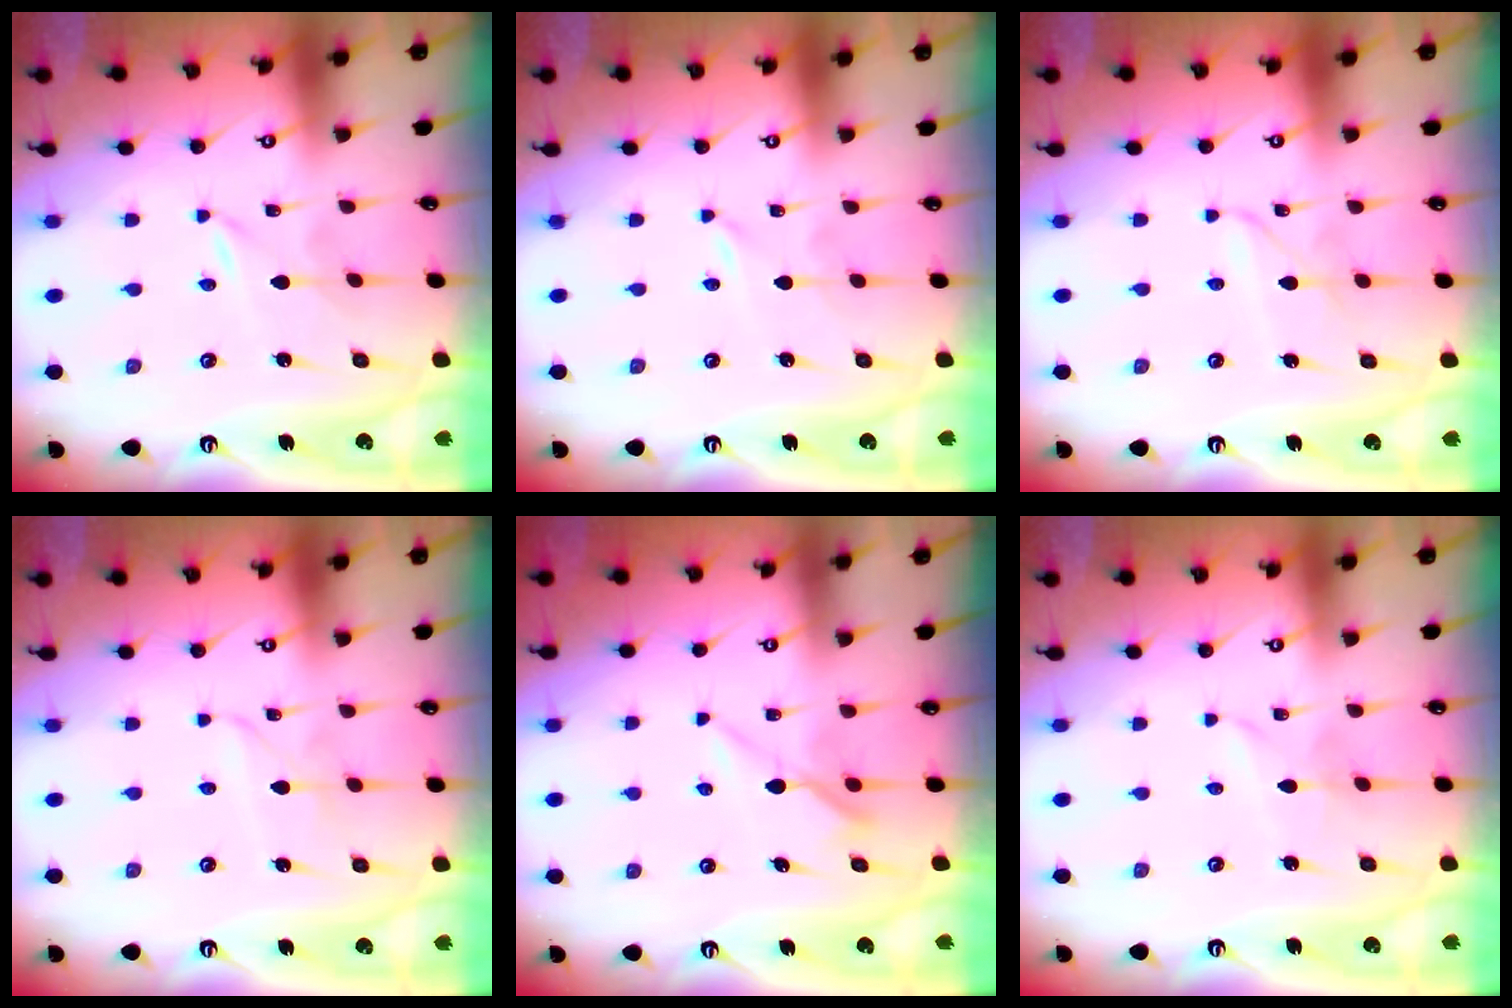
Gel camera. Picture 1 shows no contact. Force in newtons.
{"total": 0.0}
{"total": 2.5, "press": 2.4, "slide": 0.3}
{"total": 2.4, "press": 2.4, "slide": 0.3}
{"total": 6.2, "press": 6.2, "slide": 0.8}
{"total": 1.8, "press": 1.8, "slide": 0.2}